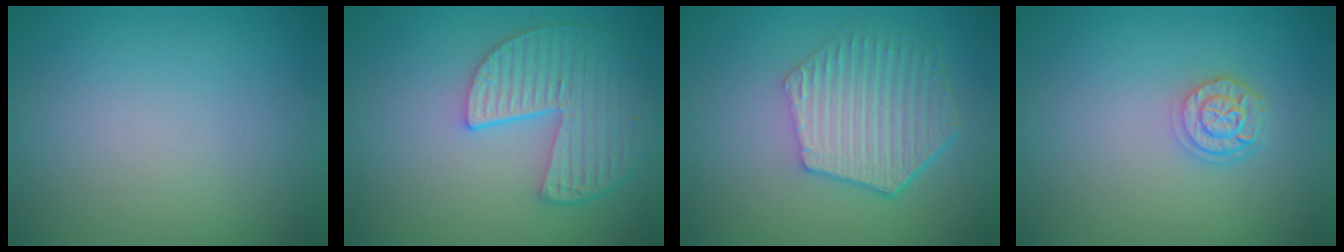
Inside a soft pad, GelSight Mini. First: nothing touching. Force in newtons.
{"total": 5.4, "press": 4.3, "slide": 3.2}
{"total": 6.0, "press": 4.4, "slide": 4.0}
{"total": 2.5, "press": 2.0, "slide": 1.4}